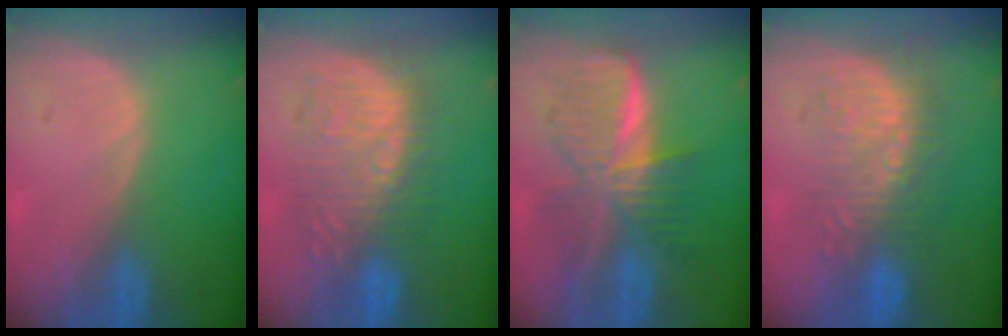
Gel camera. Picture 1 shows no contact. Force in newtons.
{"total": 9.5, "press": 9.4, "slide": 1.0}
{"total": 8.9, "press": 8.9, "slide": 0.6}
{"total": 8.8, "press": 8.6, "slide": 1.9}